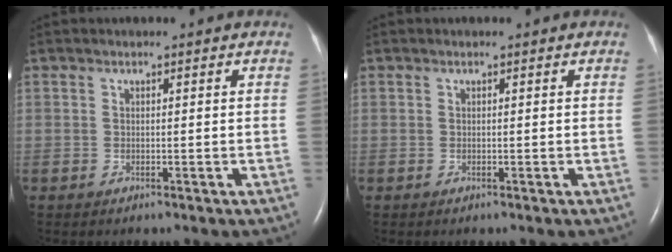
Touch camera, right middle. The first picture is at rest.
{"total": 0.0}